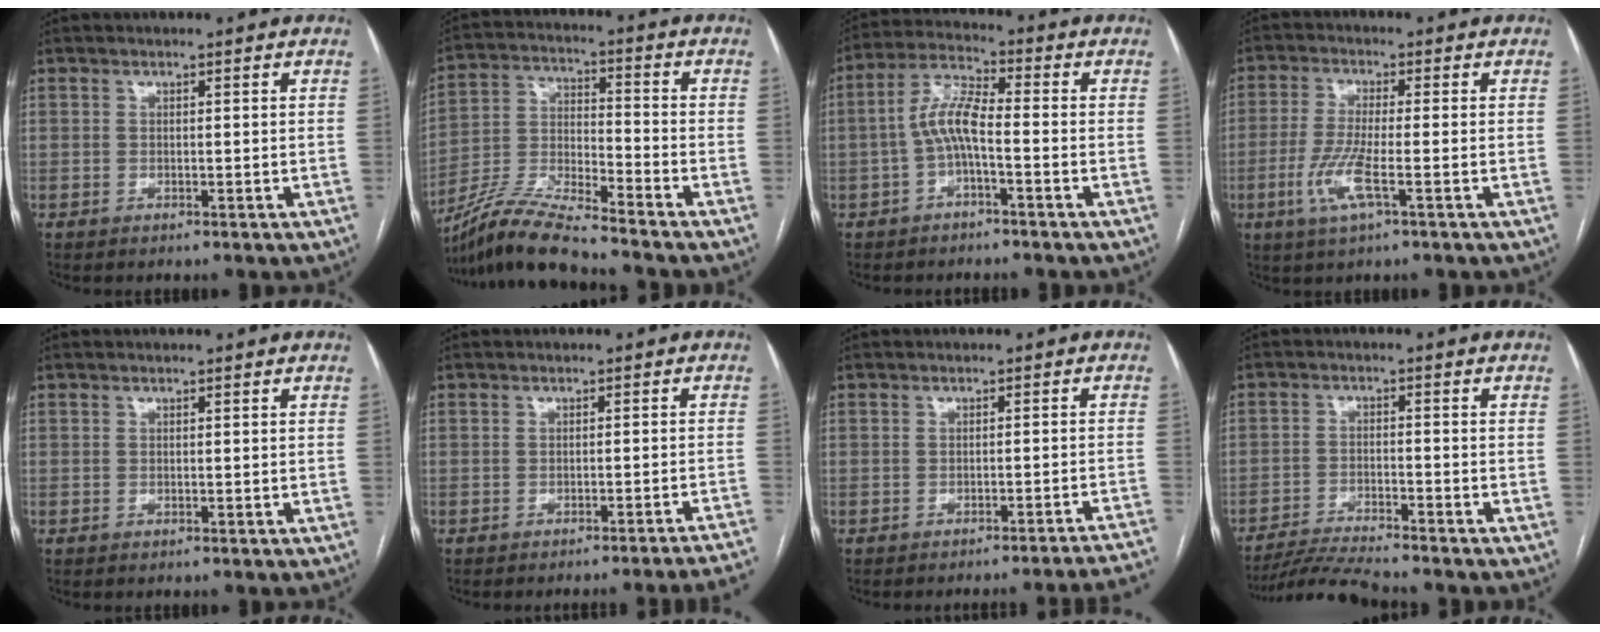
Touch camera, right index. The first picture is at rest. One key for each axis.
{"total": 11.4, "fx": -10.3, "fy": -0.4, "fz": 4.8, "tx": -0.100, "ty": -0.007, "tz": -0.195}
{"total": 6.5, "fx": -1.5, "fy": 1.5, "fz": 6.2, "tx": -0.128, "ty": 0.020, "tz": -0.033}
{"total": 6.6, "fx": -2.3, "fy": 0.4, "fz": 6.2, "tx": -0.131, "ty": -0.012, "tz": -0.047}
{"total": 0.0}
{"total": 12.6, "fx": -12.0, "fy": -2.6, "fz": 2.9, "tx": 0.006, "ty": -0.018, "tz": -0.132}
{"total": 13.9, "fx": -13.4, "fy": -2.5, "fz": 2.7, "tx": 0.015, "ty": -0.014, "tz": -0.147}
{"total": 6.2, "fx": -5.8, "fy": -0.4, "fz": 2.2, "tx": -0.038, "ty": -0.020, "tz": -0.102}